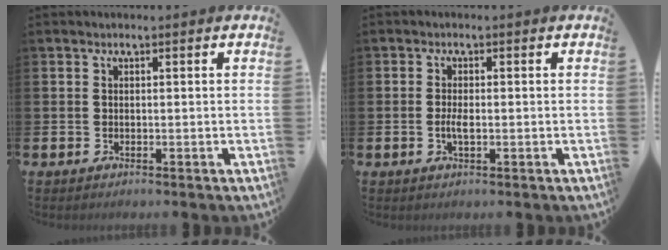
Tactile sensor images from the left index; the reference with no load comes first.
{"total": 1.9, "force": [-0.3, 0.6, 1.8], "torque": [-0.032, 0.000, -0.007]}